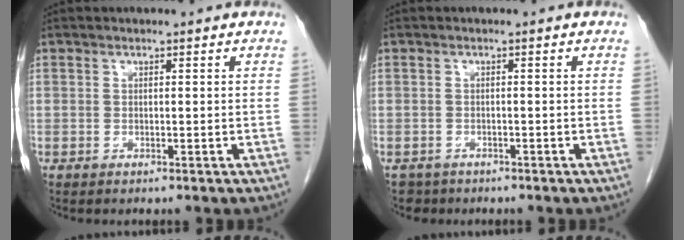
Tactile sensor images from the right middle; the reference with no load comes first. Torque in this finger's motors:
{"motor_torque": [-0.42, -0.25, 0.00, -0.02]}